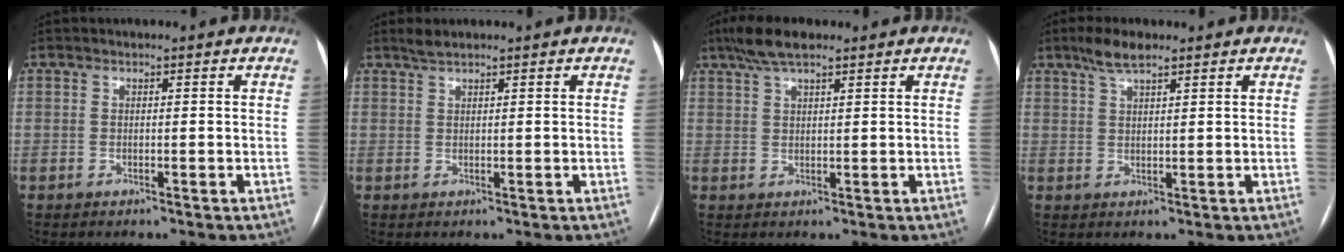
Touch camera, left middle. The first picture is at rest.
{"total": 1.5, "force": [1.3, 0.1, 0.7], "torque": [-0.018, 0.010, 0.029]}
{"total": 5.9, "force": [4.2, 1.4, 3.8], "torque": [-0.080, 0.024, 0.077]}
{"total": 4.2, "force": [3.1, 1.0, 2.7], "torque": [-0.058, 0.012, 0.058]}